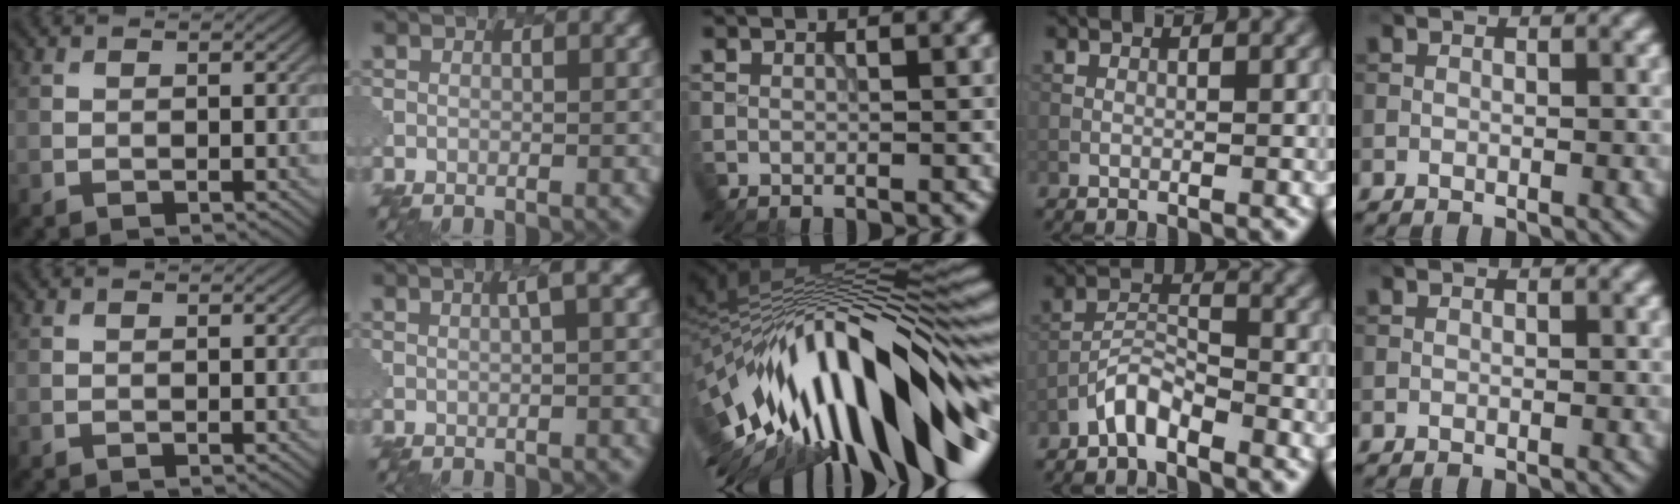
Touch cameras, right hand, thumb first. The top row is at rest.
{"index": {"total": 2.3, "force": [0.5, 0.6, 2.1], "torque": [-0.019, 0.008, 0.006]}, "middle": {"total": 18.2, "force": [-5.2, 7.3, 15.9], "torque": [-0.238, 0.007, -0.103]}, "ring": {"total": 2.9, "force": [-2.4, 0.9, 1.4], "torque": [-0.025, 0.014, -0.051]}}